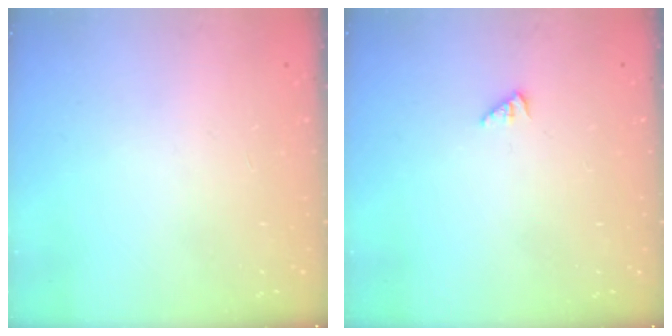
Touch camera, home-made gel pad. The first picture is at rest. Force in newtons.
{"total": 0.6, "press": 0.6, "slide": 0.2}